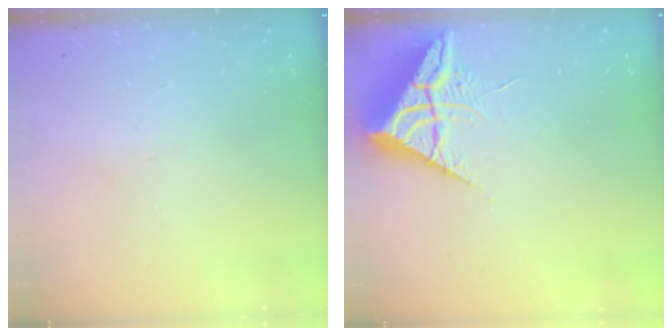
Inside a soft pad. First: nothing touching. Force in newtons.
{"total": 7.1, "press": 7.1, "slide": 0.4}